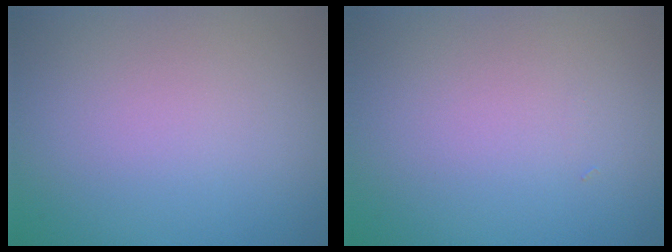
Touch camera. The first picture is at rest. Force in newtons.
{"total": 0.0}